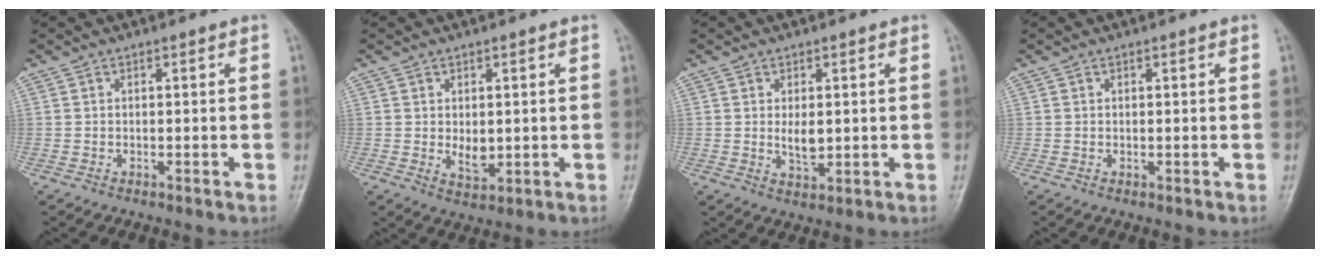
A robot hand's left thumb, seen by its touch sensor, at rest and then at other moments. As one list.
[{"total": 4.1, "force": [0.2, 2.6, 3.2], "torque": [-0.039, -0.010, 0.009]}, {"total": 3.9, "force": [0.5, 2.2, 3.2], "torque": [-0.044, -0.010, 0.012]}, {"total": 0.7, "force": [0.2, 0.4, 0.5], "torque": [-0.008, 0.000, 0.006]}]